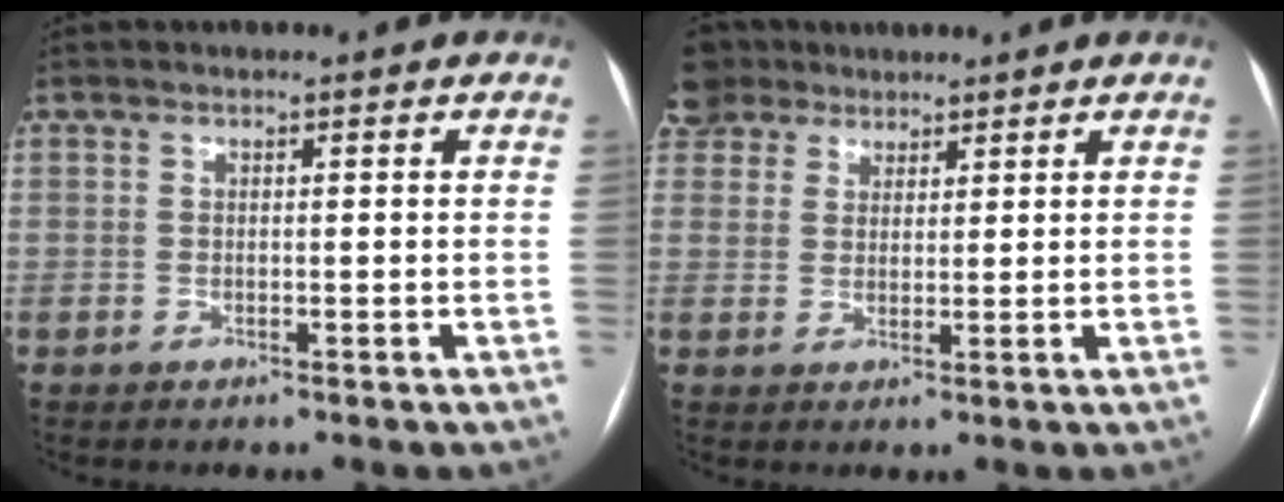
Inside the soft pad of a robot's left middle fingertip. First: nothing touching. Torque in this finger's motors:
{"motor_torque": [0.55, -0.16, 1.05, 0.21]}